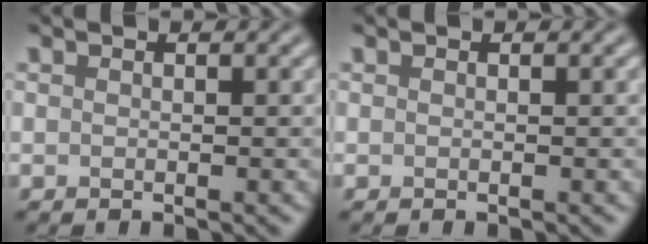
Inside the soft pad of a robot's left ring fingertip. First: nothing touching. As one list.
[{"total": 0.0}]